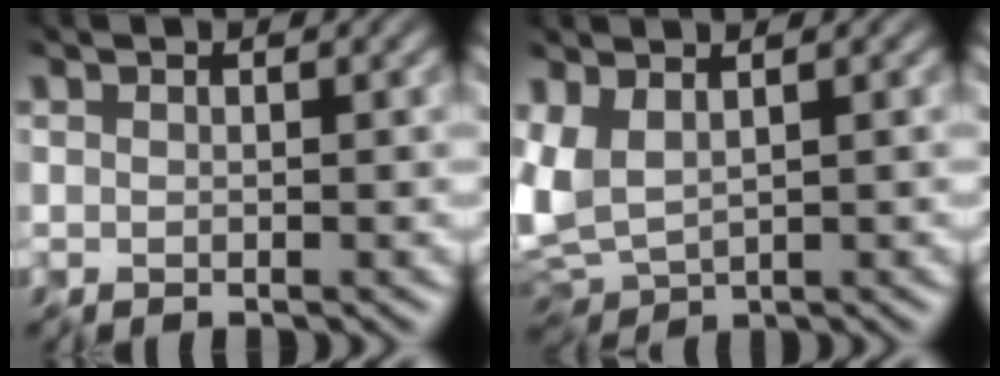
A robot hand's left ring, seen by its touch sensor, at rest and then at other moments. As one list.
[{"total": 3.6, "force": [0.6, 1.7, 3.1], "torque": [-0.079, 0.004, 0.004]}]